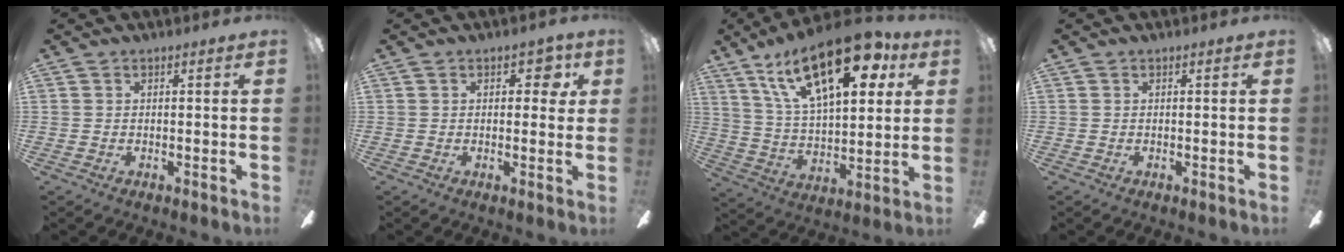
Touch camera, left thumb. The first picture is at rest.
{"total": 4.5, "force": [1.6, 2.5, 3.4], "torque": [-0.039, 0.000, 0.022]}
{"total": 25.1, "force": [13.0, 11.5, 18.2], "torque": [-0.292, -0.048, 0.215]}
{"total": 0.0}